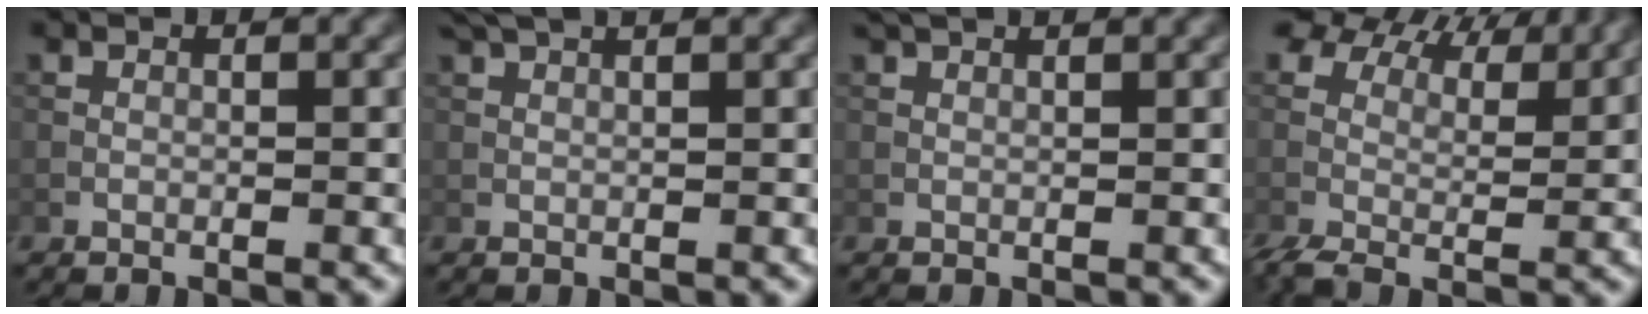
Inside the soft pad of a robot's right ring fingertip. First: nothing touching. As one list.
[{"total": 3.8, "force": [2.7, 1.2, 2.4], "torque": [-0.031, 0.012, 0.022]}, {"total": 3.2, "force": [2.4, 1.0, 1.8], "torque": [-0.023, 0.006, 0.014]}, {"total": 9.3, "force": [6.3, 4.3, 5.3], "torque": [-0.115, 0.005, 0.107]}]